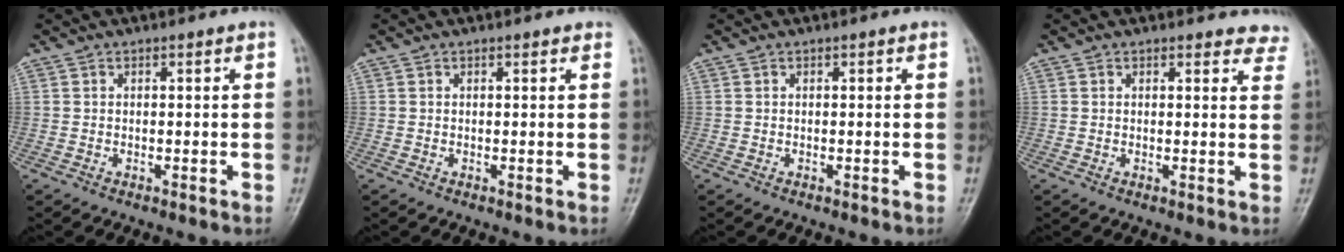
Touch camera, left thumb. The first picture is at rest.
{"total": 0.7, "force": [0.5, 0.3, 0.4], "torque": [-0.007, -0.001, 0.003]}
{"total": 0.0}
{"total": 5.3, "force": [4.9, 1.9, 0.4], "torque": [0.038, -0.022, 0.027]}